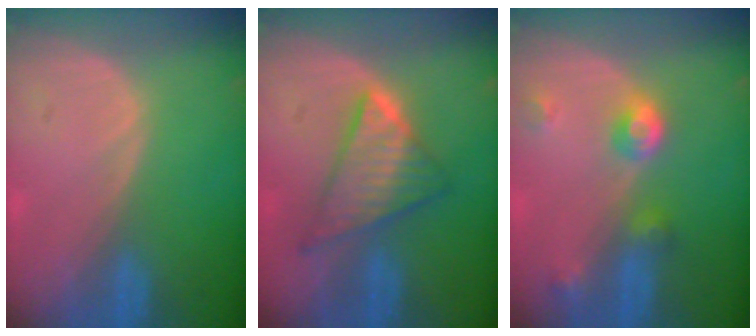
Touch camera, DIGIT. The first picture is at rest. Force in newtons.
{"total": 7.5, "press": 7.5, "slide": 0.4}
{"total": 4.8, "press": 4.3, "slide": 2.0}